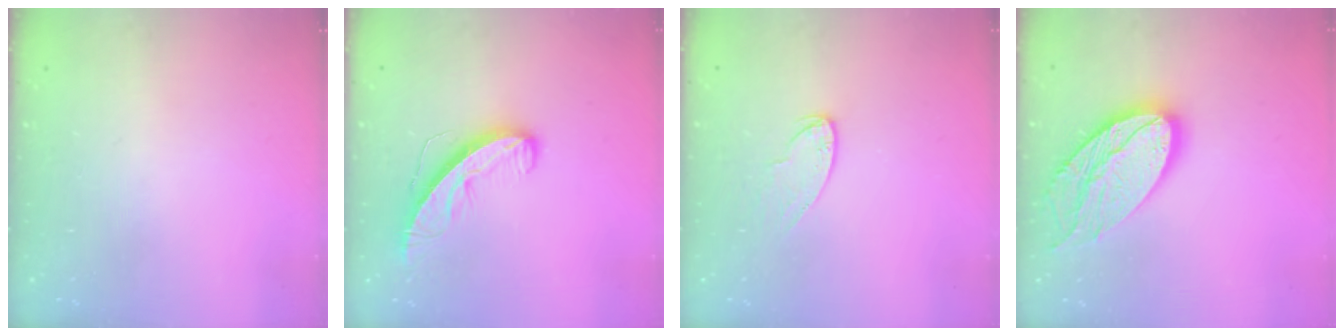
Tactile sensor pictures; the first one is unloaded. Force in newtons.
{"total": 8.9, "press": 8.9, "slide": 0.2}
{"total": 7.1, "press": 7.1, "slide": 0.6}
{"total": 18.8, "press": 18.7, "slide": 1.6}